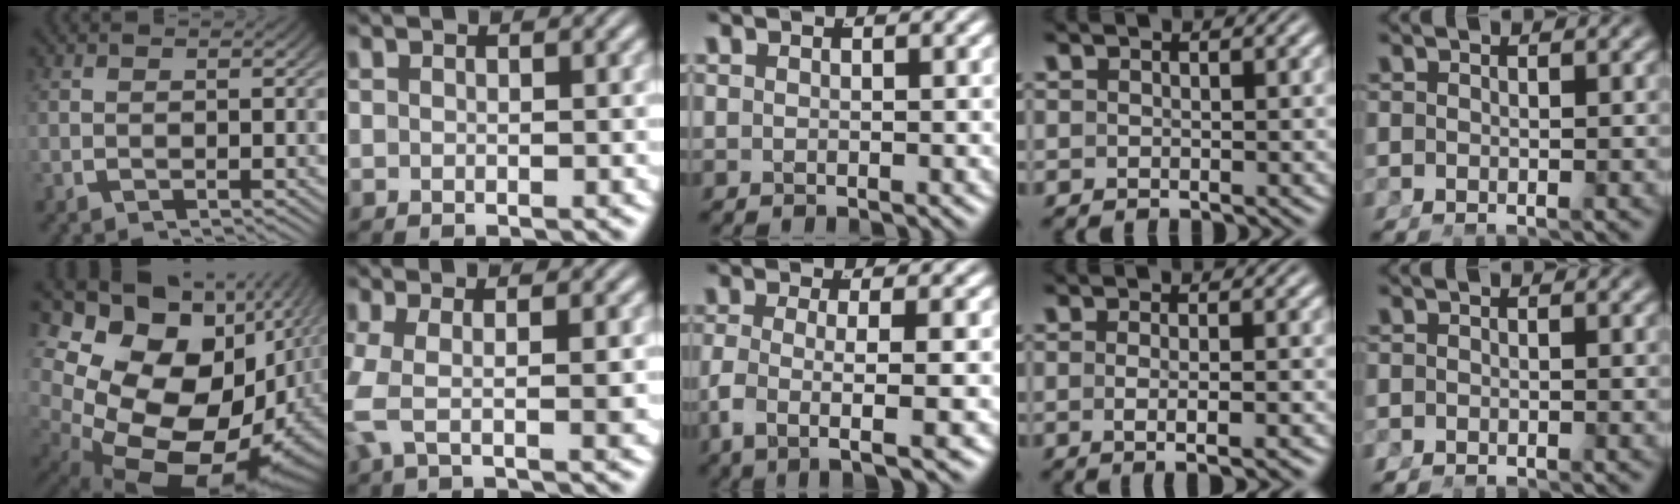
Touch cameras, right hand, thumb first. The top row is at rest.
{"thumb": {"total": 23.3, "force": [-1.8, 16.2, 16.7], "torque": [-0.292, -0.052, -0.011]}, "index": {"total": 3.7, "force": [0.2, 1.6, 3.3], "torque": [-0.088, -0.012, 0.005]}, "middle": {"total": 5.6, "force": [-1.9, 1.7, 5.0], "torque": [-0.096, -0.022, -0.019]}, "ring": {"total": 2.8, "force": [-1.4, -0.3, 2.4], "torque": [-0.043, -0.013, -0.014]}, "little": {"total": 0.6, "force": [-0.6, 0.0, 0.1], "torque": [-0.004, -0.007, -0.008]}}